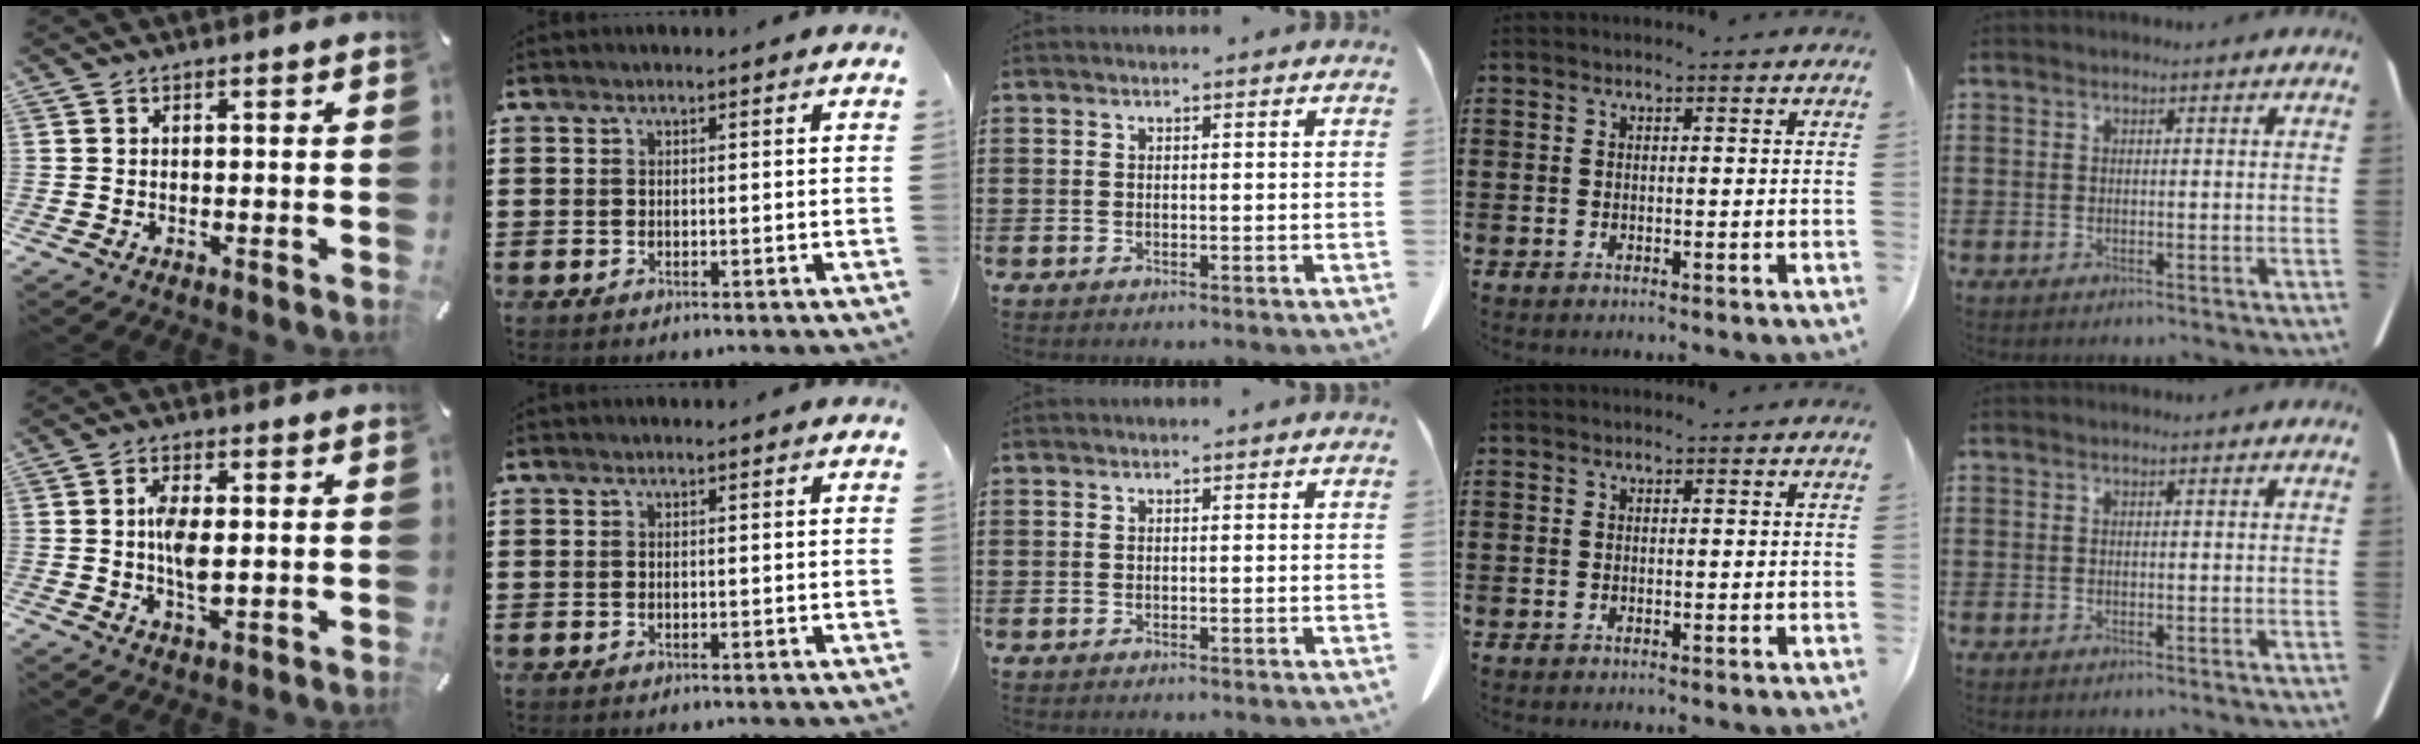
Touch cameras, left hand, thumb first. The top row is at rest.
{"thumb": {"total": 6.3, "force": [0.1, 3.0, 5.5], "torque": [-0.118, -0.003, -0.005]}}